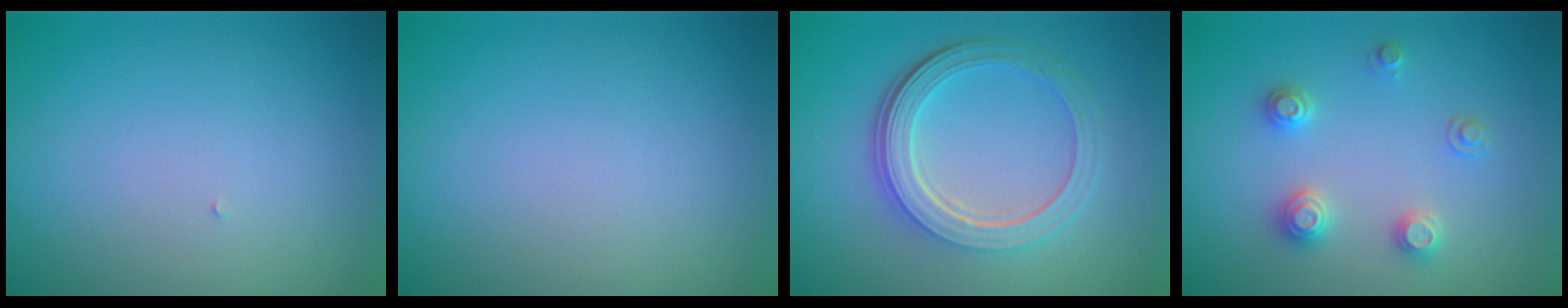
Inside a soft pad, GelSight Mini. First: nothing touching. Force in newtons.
{"total": 0.0}
{"total": 5.2, "press": 3.7, "slide": 3.6}
{"total": 2.5, "press": 2.5, "slide": 0.3}